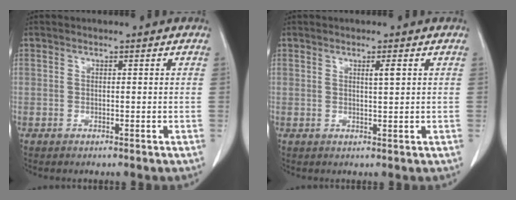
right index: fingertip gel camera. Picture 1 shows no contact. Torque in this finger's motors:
{"motor_torque": [0.13, -0.01, 0.19, 0.04]}